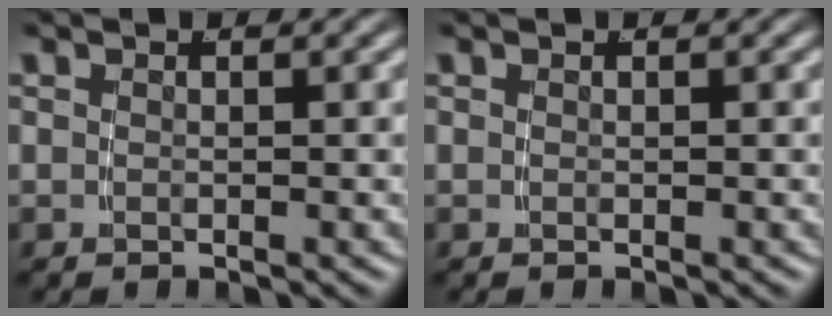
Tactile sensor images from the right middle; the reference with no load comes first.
{"total": 0.0}